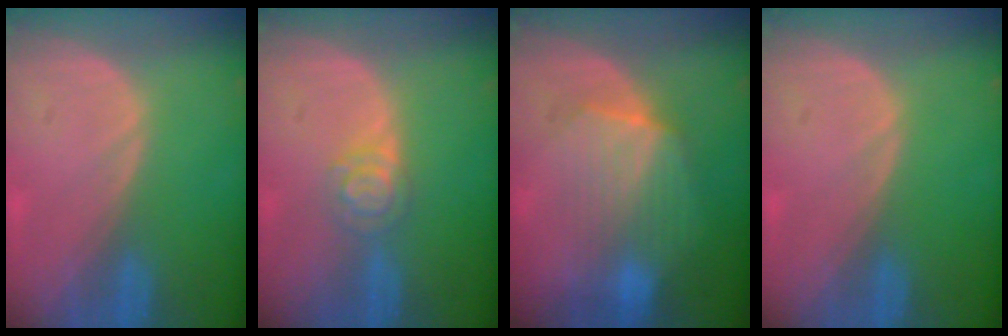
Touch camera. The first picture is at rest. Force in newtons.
{"total": 3.9, "press": 3.7, "slide": 1.3}
{"total": 6.9, "press": 6.9, "slide": 1.1}
{"total": 0.0}